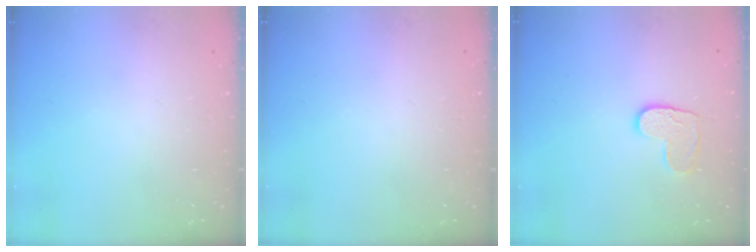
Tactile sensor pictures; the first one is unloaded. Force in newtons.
{"total": 0.0}
{"total": 8.2, "press": 8.2, "slide": 0.5}